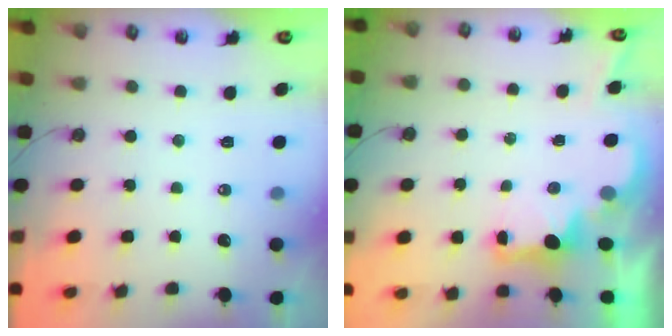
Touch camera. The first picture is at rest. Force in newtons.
{"total": 2.2, "press": 2.1, "slide": 0.8}